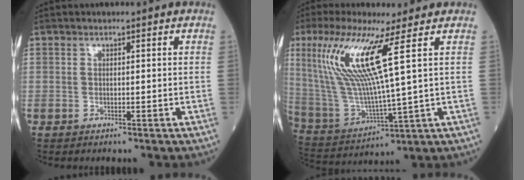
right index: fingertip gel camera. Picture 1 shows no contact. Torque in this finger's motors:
{"motor_torque": [0.54, 0.49, 0.96, 0.21]}